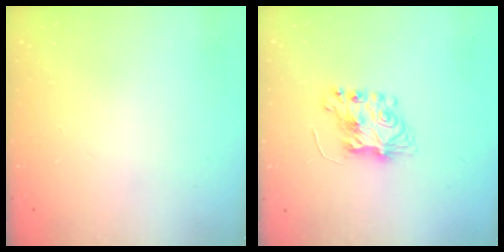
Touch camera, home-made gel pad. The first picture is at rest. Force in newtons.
{"total": 6.9, "press": 6.9, "slide": 0.4}